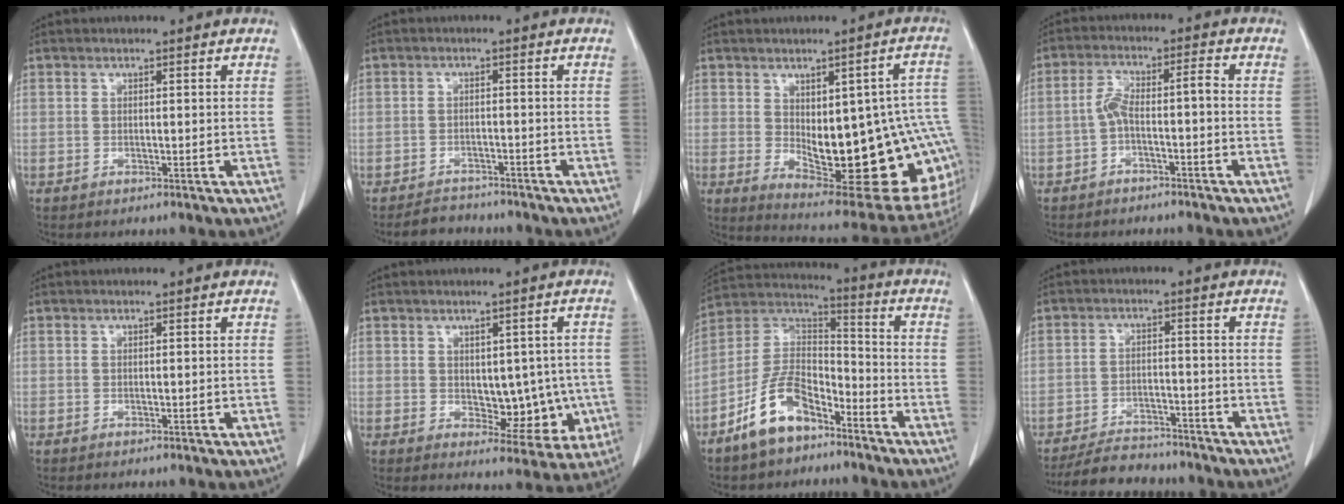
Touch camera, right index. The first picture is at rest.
{"total": 3.2, "force": [-2.8, 1.4, -0.3], "torque": [-0.002, 0.001, -0.045]}
{"total": 22.5, "force": [-2.0, 7.9, 21.0], "torque": [-0.207, 0.007, 0.001]}
{"total": 4.9, "force": [-1.7, 1.0, 4.5], "torque": [-0.094, 0.030, -0.028]}
{"total": 0.0}
{"total": 7.9, "force": [-0.5, 4.7, 6.3], "torque": [-0.058, 0.008, 0.010]}
{"total": 11.5, "force": [-7.3, 5.5, 6.9], "torque": [-0.147, 0.018, -0.141]}
{"total": 8.6, "force": [-8.0, 2.6, 2.0], "torque": [-0.029, -0.006, -0.125]}